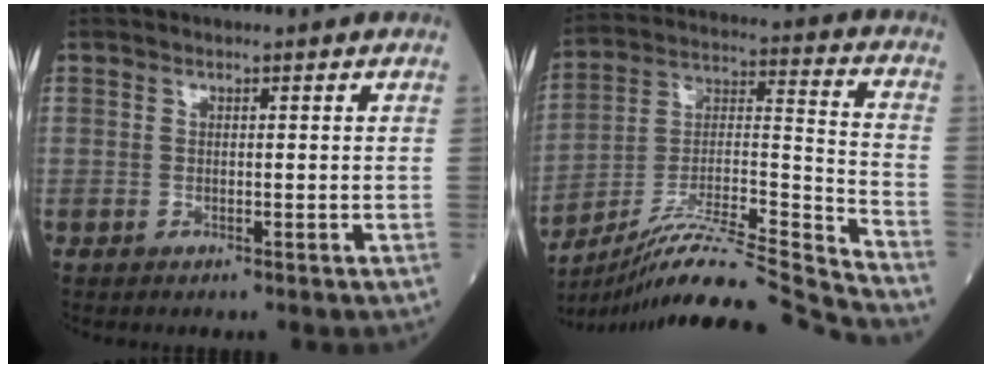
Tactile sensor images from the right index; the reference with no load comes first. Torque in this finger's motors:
{"motor_torque": [-0.48, -0.55, 0.47, 0.08]}